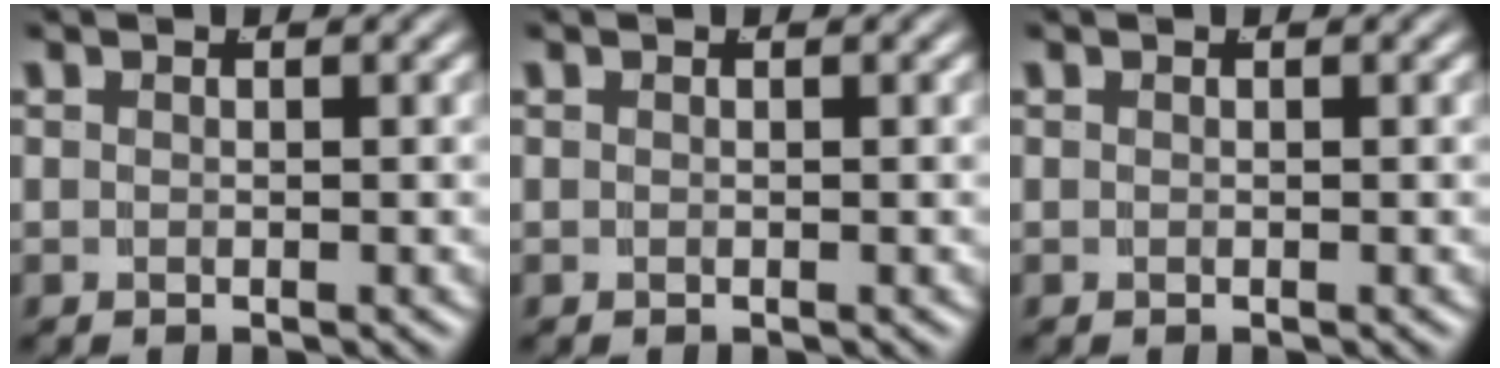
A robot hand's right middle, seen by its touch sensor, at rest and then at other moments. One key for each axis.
{"total": 0.0}
{"total": 0.0}